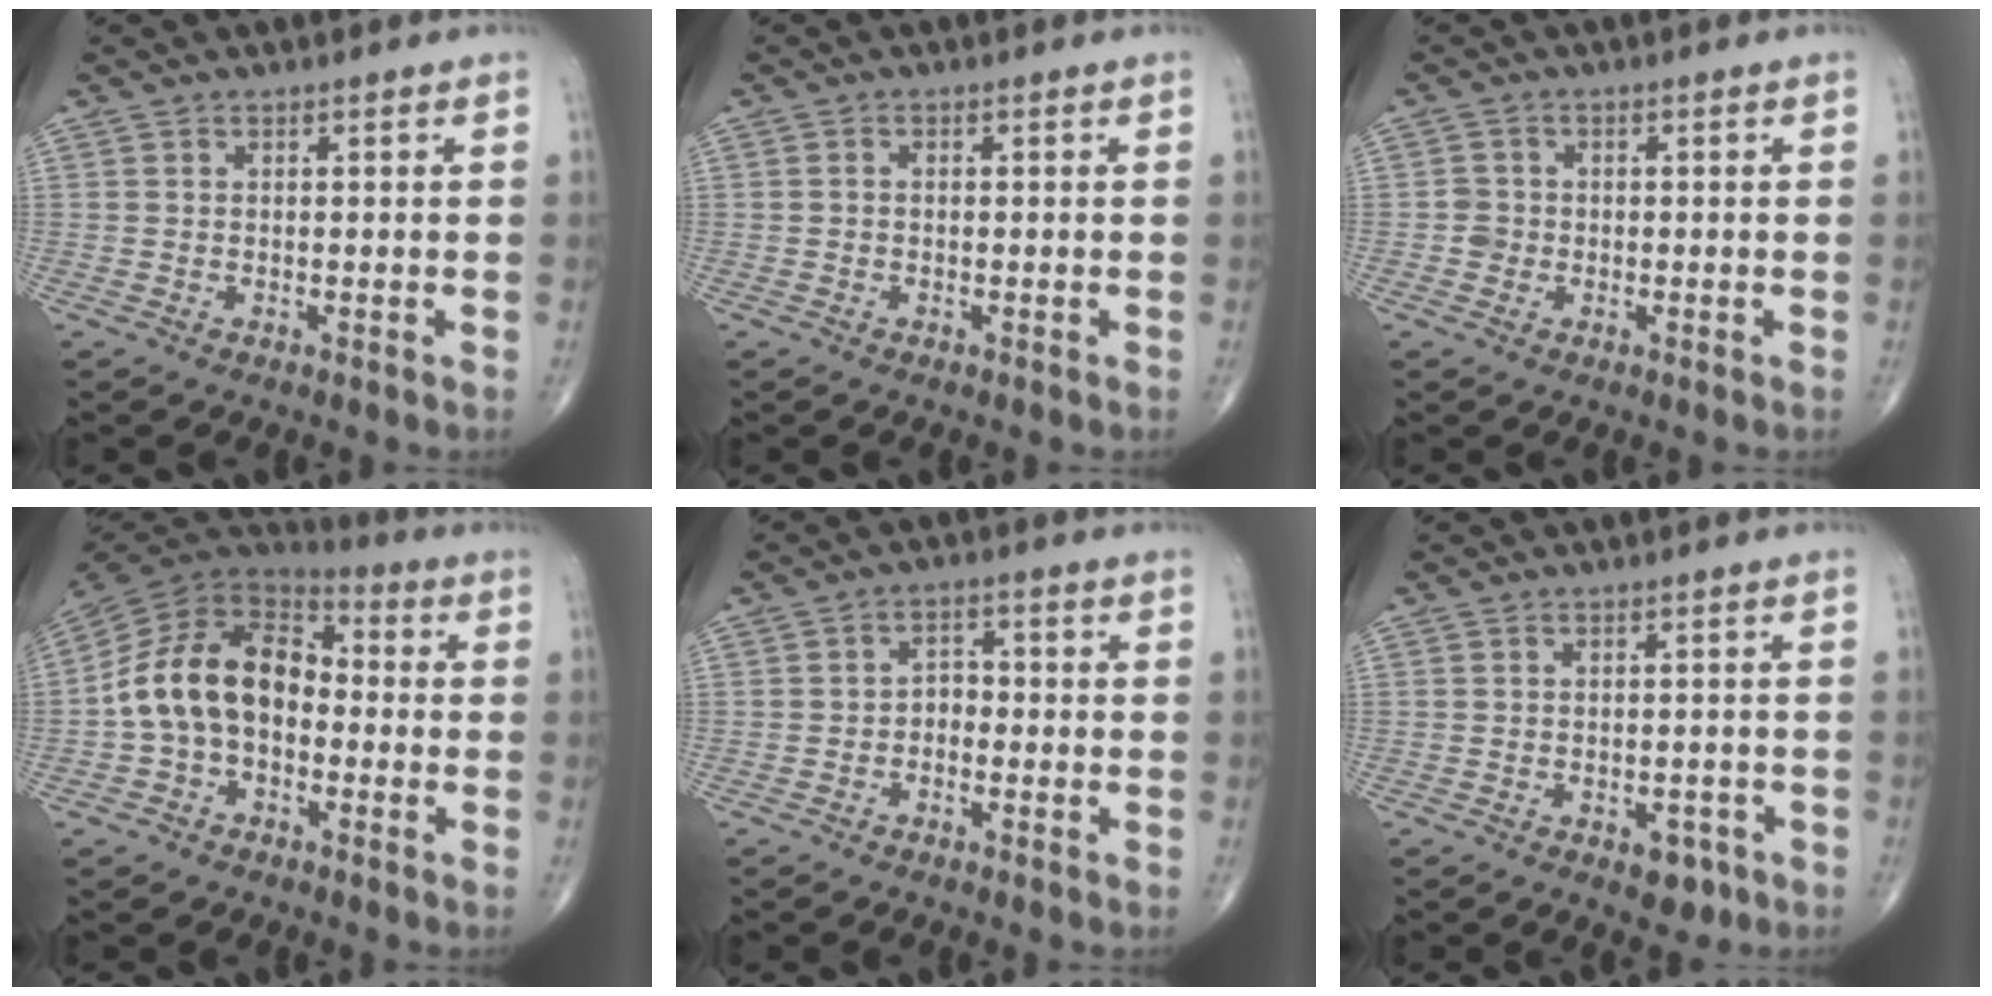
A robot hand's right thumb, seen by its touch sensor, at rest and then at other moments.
{"total": 0.6, "force": [-0.2, 0.4, 0.4], "torque": [-0.005, 0.001, -0.007]}
{"total": 2.2, "force": [-0.5, 2.0, 0.5], "torque": [0.005, 0.008, -0.012]}
{"total": 15.7, "force": [-2.0, 10.8, 11.2], "torque": [-0.187, 0.047, -0.047]}
{"total": 3.0, "force": [-1.2, 2.1, 1.7], "torque": [-0.009, 0.023, -0.032]}
{"total": 4.0, "force": [-2.1, 2.3, 2.5], "torque": [-0.018, 0.010, -0.022]}